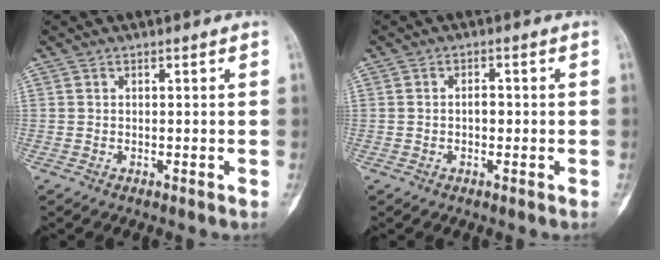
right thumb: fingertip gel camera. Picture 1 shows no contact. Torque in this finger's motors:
{"motor_torque": [-0.39, 0.20, 0.08, -0.15, -0.08]}